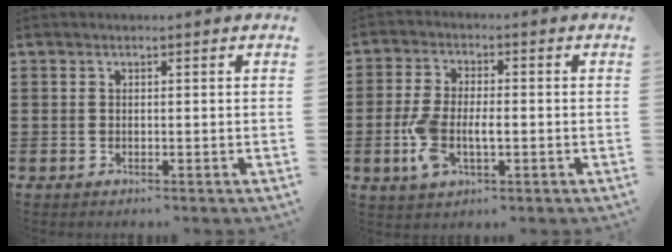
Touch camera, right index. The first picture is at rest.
{"total": 6.4, "force": [-1.4, 3.2, 5.3], "torque": [-0.126, -0.004, -0.032]}